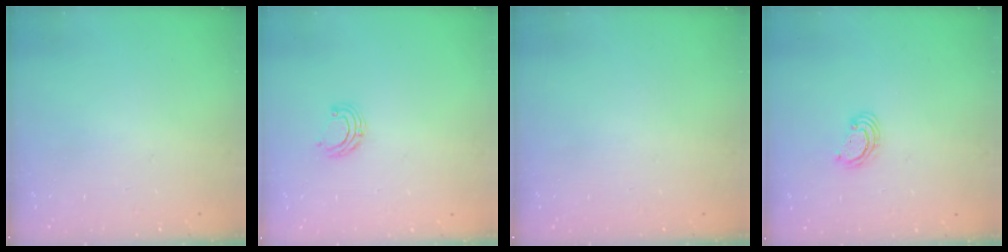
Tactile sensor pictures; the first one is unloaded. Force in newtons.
{"total": 6.6, "press": 6.5, "slide": 0.7}
{"total": 0.0}
{"total": 2.5, "press": 2.5, "slide": 0.2}